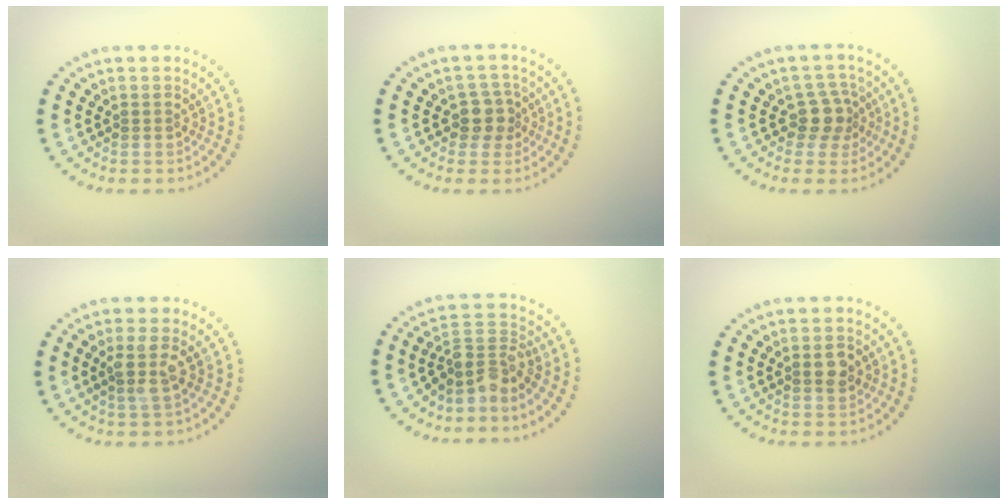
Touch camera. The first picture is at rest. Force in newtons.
{"total": 2.2, "press": 1.9, "slide": 1.2}
{"total": 2.5, "press": 2.0, "slide": 1.5}
{"total": 2.3, "press": 1.9, "slide": 1.3}
{"total": 3.3, "press": 2.6, "slide": 2.0}
{"total": 1.8, "press": 1.8, "slide": 0.1}